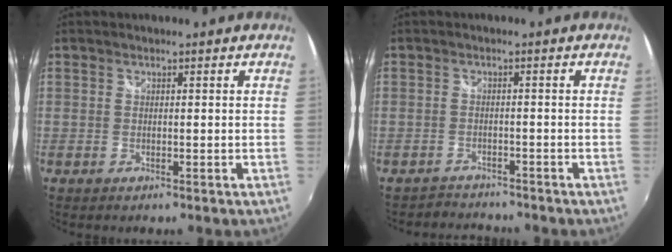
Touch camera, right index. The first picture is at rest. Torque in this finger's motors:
{"motor_torque": [0.06, 0.04, -0.08, -0.02]}